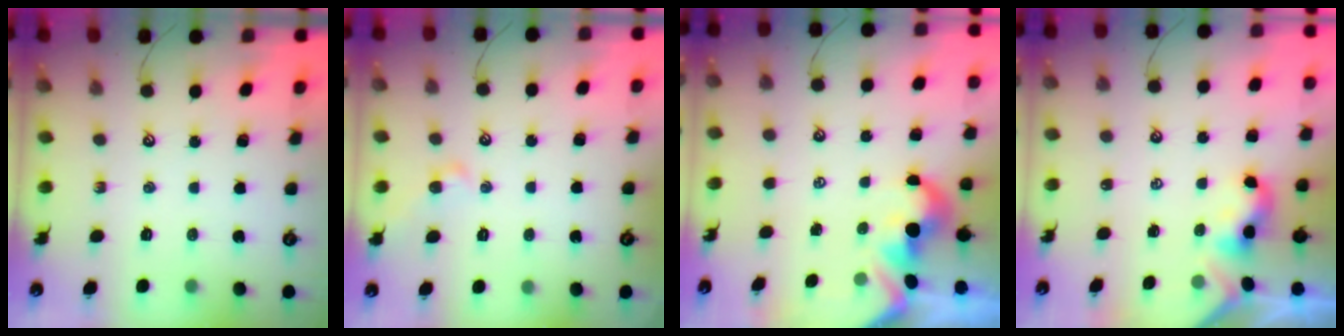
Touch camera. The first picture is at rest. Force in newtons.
{"total": 1.8, "press": 1.8, "slide": 0.3}
{"total": 1.7, "press": 1.3, "slide": 1.1}
{"total": 2.2, "press": 2.2, "slide": 0.2}